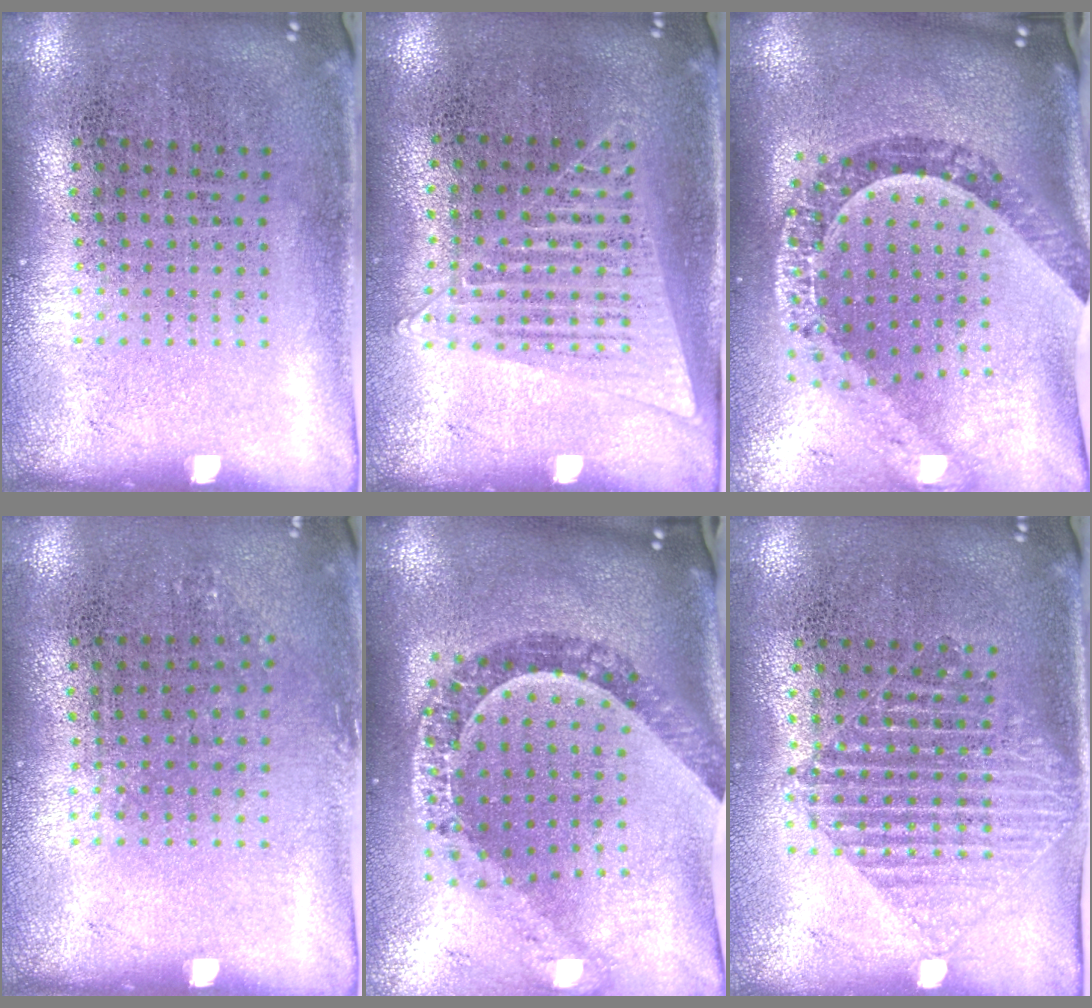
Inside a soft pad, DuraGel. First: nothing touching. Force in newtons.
{"total": 1.4, "press": 1.3, "slide": 0.4}
{"total": 2.3, "press": 1.9, "slide": 1.3}
{"total": 0.8, "press": 0.7, "slide": 0.4}
{"total": 1.8, "press": 1.6, "slide": 0.8}
{"total": 1.5, "press": 1.3, "slide": 0.7}